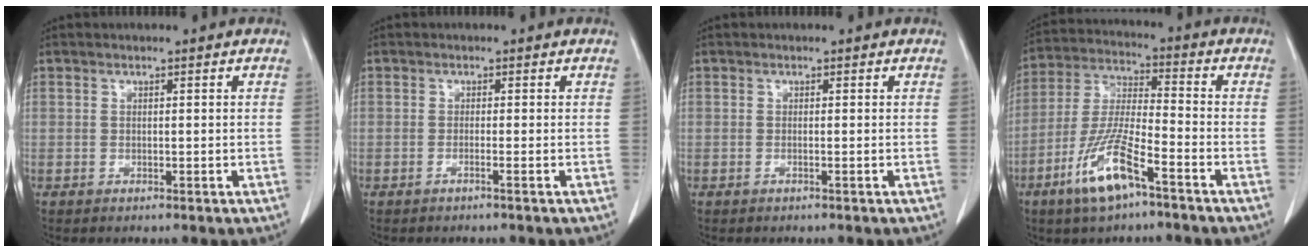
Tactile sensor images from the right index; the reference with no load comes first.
{"total": 0.8, "force": [-0.6, -0.4, 0.4], "torque": [0.000, 0.005, -0.016]}
{"total": 0.0}
{"total": 11.4, "force": [-6.5, 2.0, 9.1], "torque": [-0.192, -0.014, -0.126]}